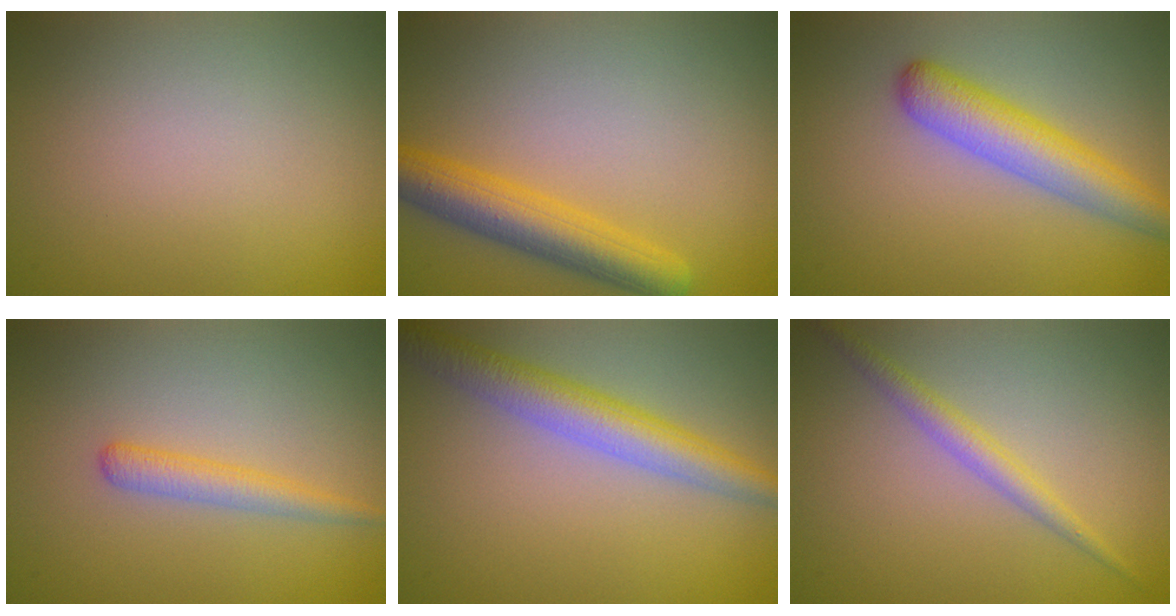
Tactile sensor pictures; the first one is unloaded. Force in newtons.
{"total": 5.0, "press": 5.0, "slide": 0.3}
{"total": 4.7, "press": 4.6, "slide": 0.1}
{"total": 2.0, "press": 1.9, "slide": 0.1}
{"total": 4.7, "press": 4.7, "slide": 0.1}
{"total": 2.1, "press": 2.1, "slide": 0.1}